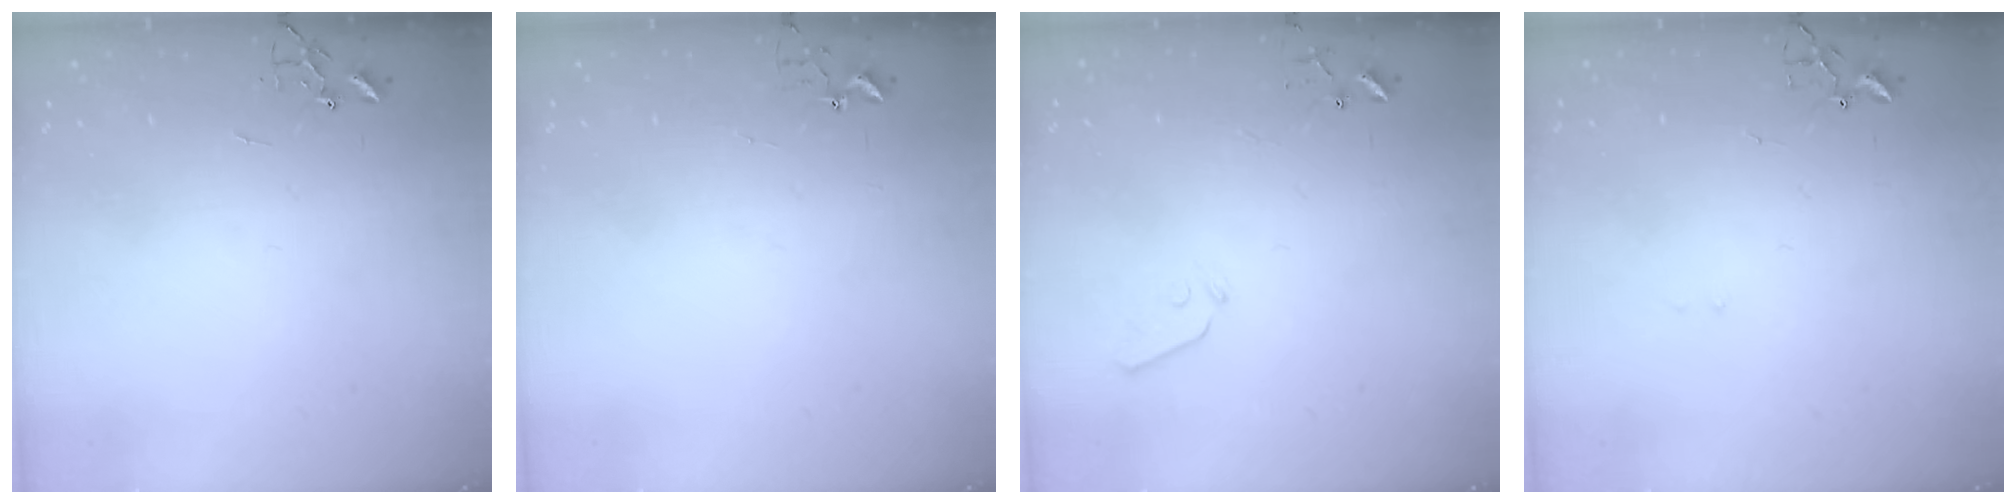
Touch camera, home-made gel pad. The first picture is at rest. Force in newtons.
{"total": 3.7, "press": 3.7, "slide": 0.2}
{"total": 3.7, "press": 3.6, "slide": 0.6}
{"total": 6.8, "press": 6.8, "slide": 0.6}